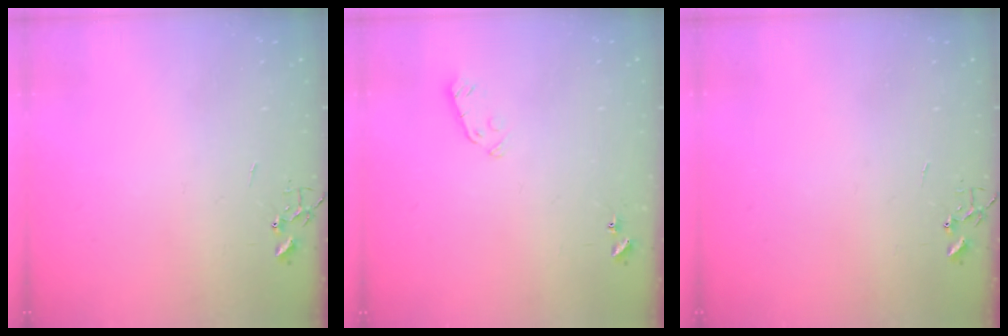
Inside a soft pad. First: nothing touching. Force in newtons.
{"total": 3.7, "press": 3.6, "slide": 0.9}
{"total": 0.0}